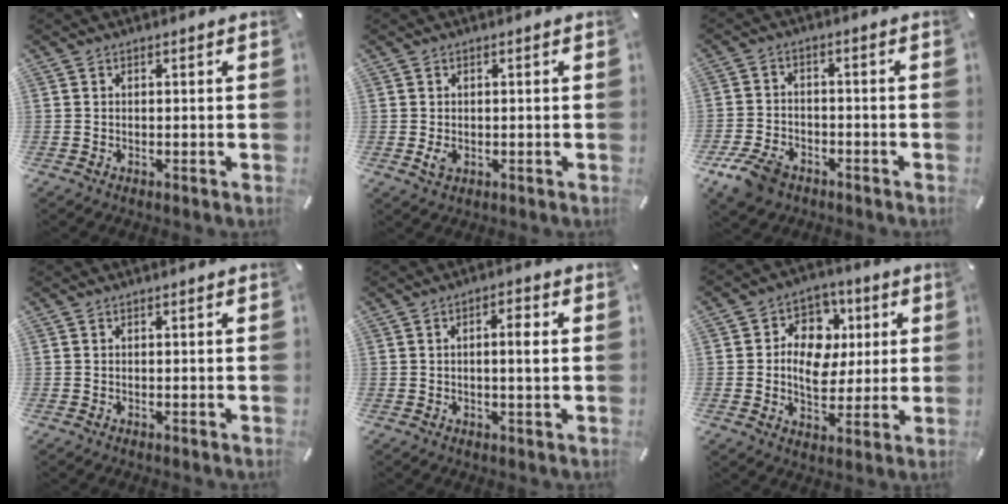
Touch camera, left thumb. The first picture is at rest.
{"total": 2.0, "force": [-0.3, 1.5, 1.4], "torque": [-0.031, -0.001, -0.005]}
{"total": 7.5, "force": [-4.6, 4.8, 3.5], "torque": [-0.078, 0.022, -0.088]}
{"total": 0.0}
{"total": 3.9, "force": [0.6, 0.9, 3.8], "torque": [-0.065, 0.004, 0.004]}
{"total": 11.7, "force": [0.9, 9.6, 6.6], "torque": [-0.093, 0.008, 0.020]}